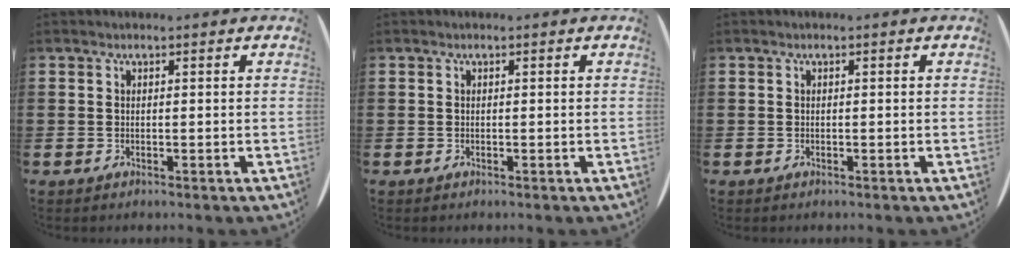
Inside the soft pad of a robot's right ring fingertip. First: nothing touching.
{"total": 0.0}
{"total": 0.0}